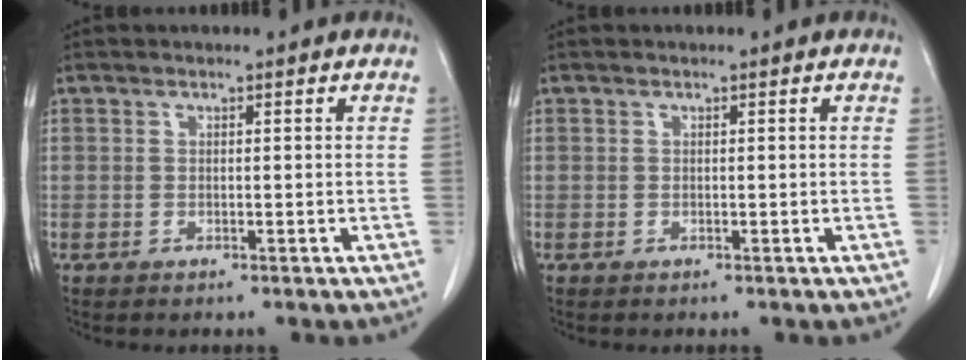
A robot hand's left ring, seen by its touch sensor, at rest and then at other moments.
{"total": 0.0}